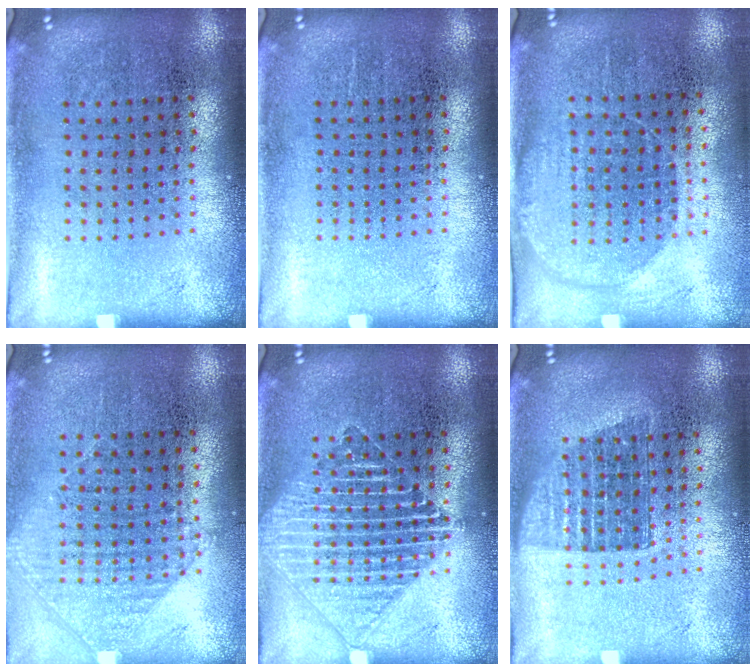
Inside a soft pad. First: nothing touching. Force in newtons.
{"total": 0.0}
{"total": 1.5, "press": 1.4, "slide": 0.8}
{"total": 0.9, "press": 0.8, "slide": 0.3}
{"total": 3.0, "press": 3.0, "slide": 0.4}
{"total": 1.4, "press": 1.1, "slide": 0.8}